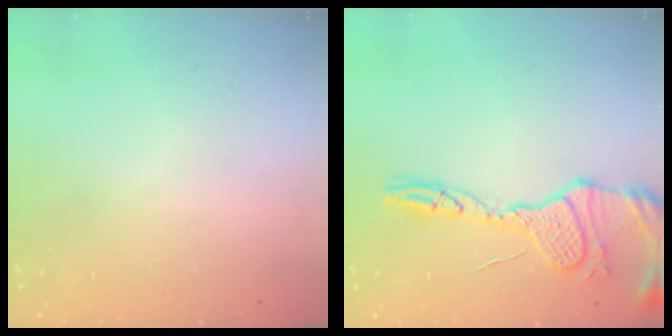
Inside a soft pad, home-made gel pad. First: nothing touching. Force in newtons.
{"total": 16.0, "press": 15.9, "slide": 1.6}